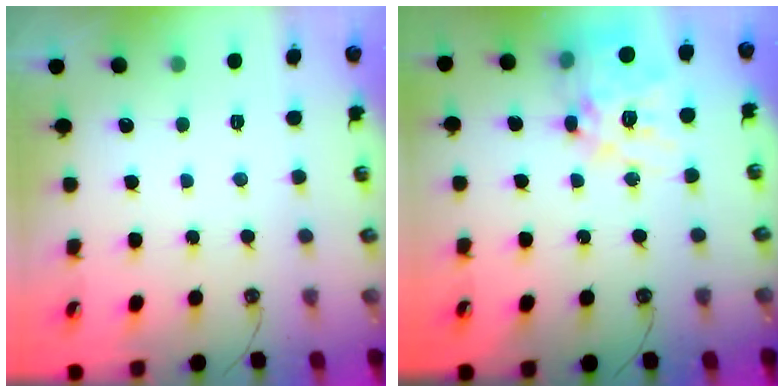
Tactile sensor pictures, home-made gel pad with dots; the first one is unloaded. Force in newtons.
{"total": 17.6, "press": 17.5, "slide": 1.8}